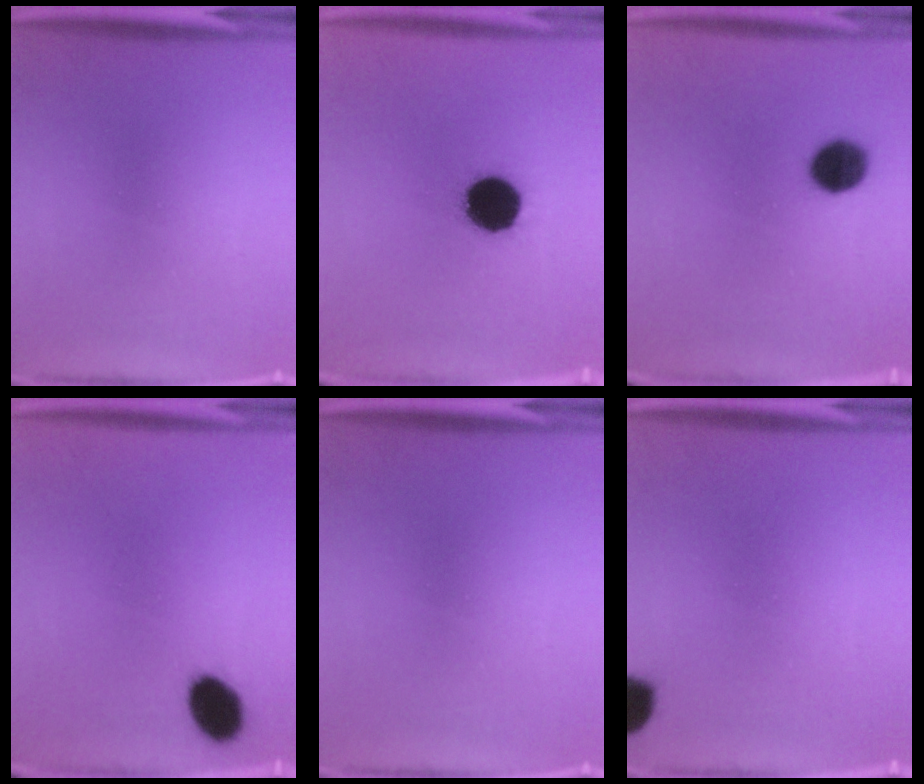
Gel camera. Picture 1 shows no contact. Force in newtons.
{"total": 14.3}
{"total": 8.1}
{"total": 7.2}
{"total": 0.0}
{"total": 6.2}